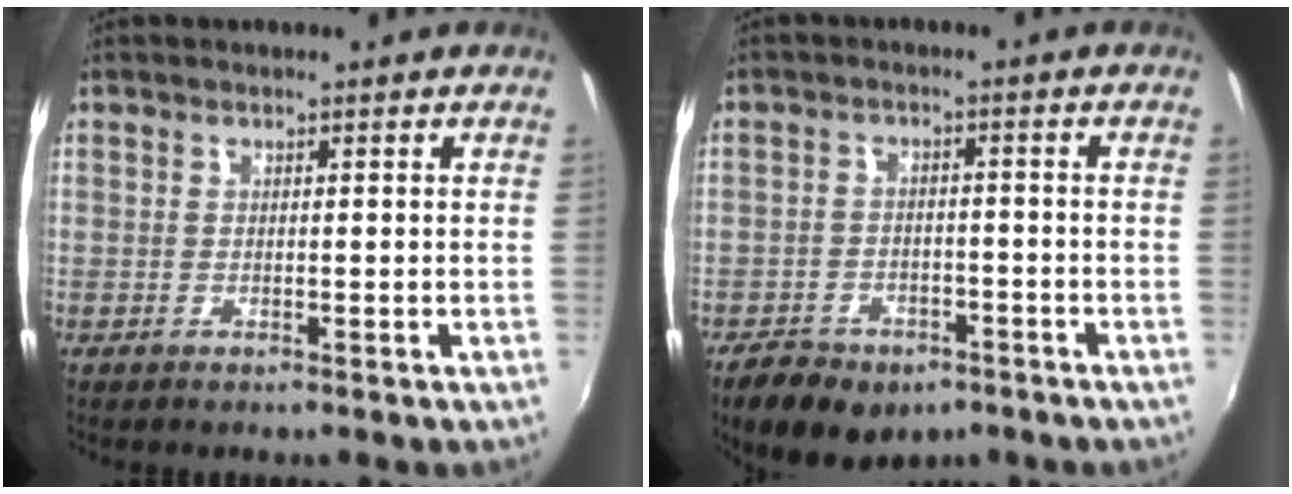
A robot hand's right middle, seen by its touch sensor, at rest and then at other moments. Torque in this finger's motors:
{"motor_torque": [1.15, -1.00, 0.13, 0.04]}